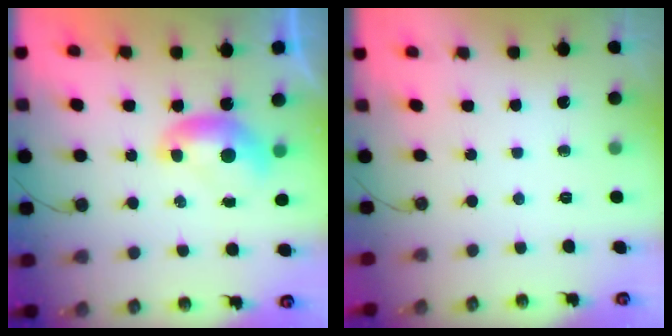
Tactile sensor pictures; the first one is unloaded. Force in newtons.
{"total": 0.0}